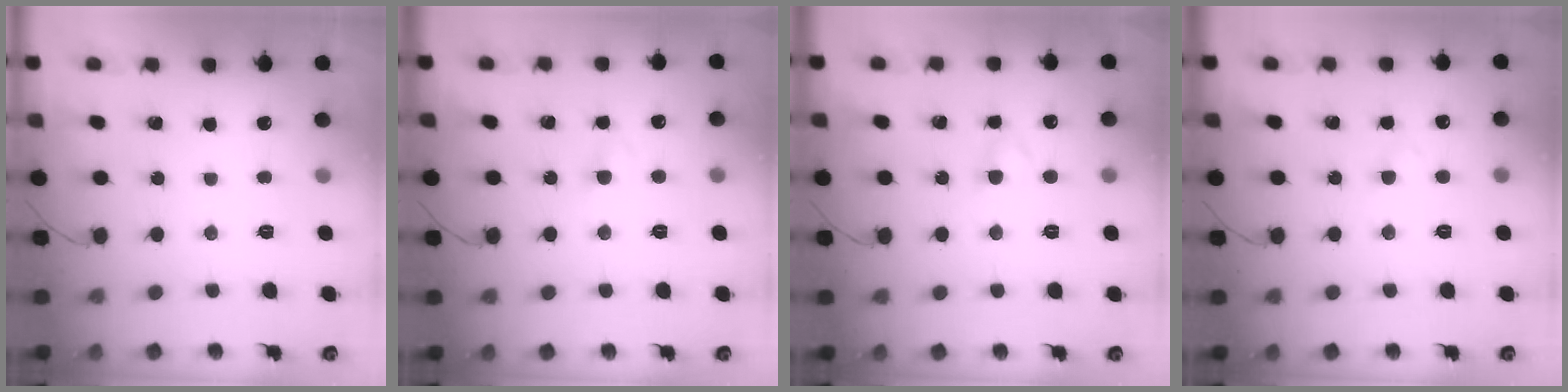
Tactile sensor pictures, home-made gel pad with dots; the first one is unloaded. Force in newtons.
{"total": 2.9, "press": 2.7, "slide": 0.9}
{"total": 2.6, "press": 2.5, "slide": 0.9}
{"total": 1.5, "press": 1.3, "slide": 0.8}